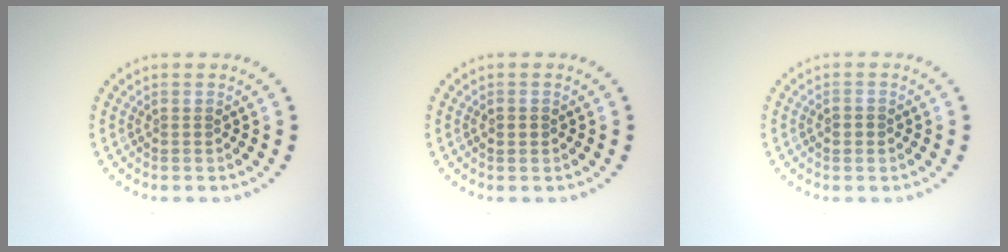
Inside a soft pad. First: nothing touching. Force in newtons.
{"total": 1.1, "press": 1.1, "slide": 0.1}
{"total": 1.3, "press": 1.3, "slide": 0.1}